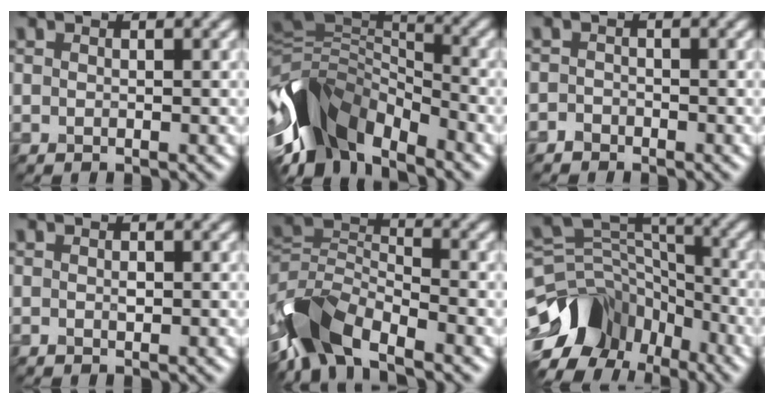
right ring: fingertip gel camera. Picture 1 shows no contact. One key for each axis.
{"total": 10.2, "fx": -5.0, "fy": 5.4, "fz": 7.0, "tx": -0.133, "ty": 0.001, "tz": -0.104}
{"total": 1.1, "fx": -0.9, "fy": 0.3, "fz": -0.5, "tx": 0.011, "ty": 0.003, "tz": -0.029}
{"total": 0.0}
{"total": 7.3, "fx": -4.8, "fy": 3.4, "fz": 4.3, "tx": -0.079, "ty": 0.003, "tz": -0.113}
{"total": 9.3, "fx": -4.9, "fy": 6.7, "fz": 4.1, "tx": -0.070, "ty": 0.015, "tz": -0.093}